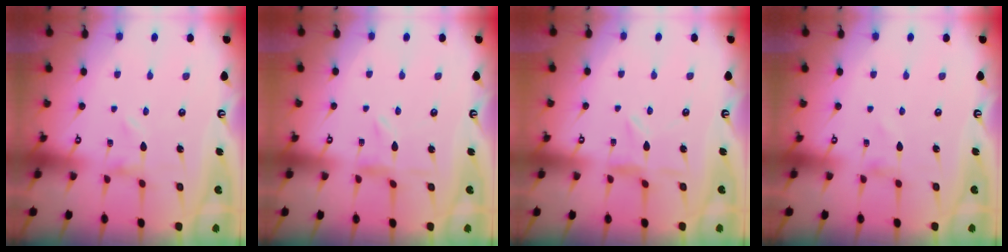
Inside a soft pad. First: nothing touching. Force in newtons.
{"total": 0.5, "press": 0.4, "slide": 0.3}
{"total": 2.4, "press": 2.4, "slide": 0.3}
{"total": 0.0}